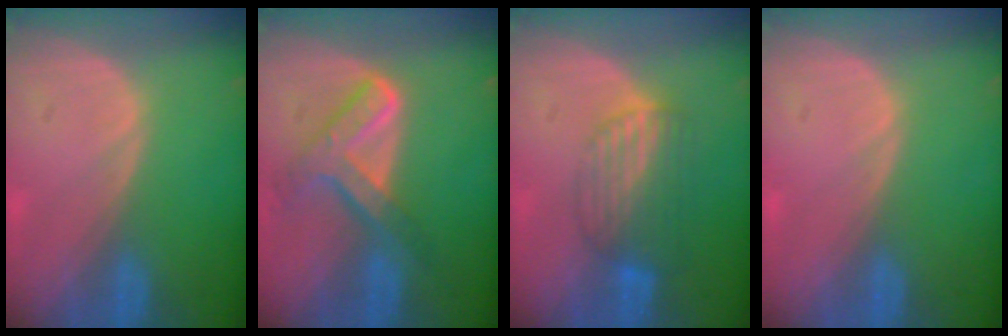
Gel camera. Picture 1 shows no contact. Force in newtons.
{"total": 7.6, "press": 6.3, "slide": 4.2}
{"total": 6.8, "press": 6.0, "slide": 3.2}
{"total": 0.5, "press": 0.1, "slide": 0.5}